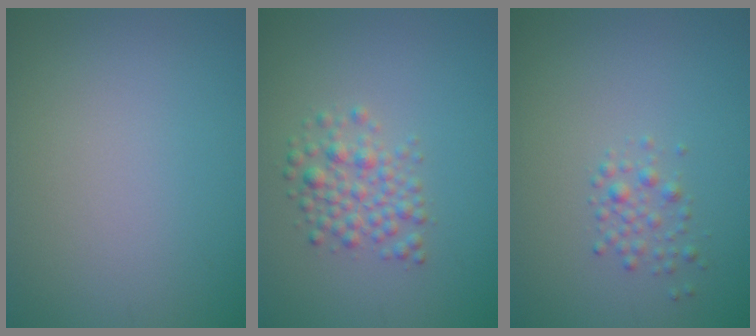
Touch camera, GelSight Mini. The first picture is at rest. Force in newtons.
{"total": 2.7, "press": 2.7, "slide": 0.1}
{"total": 1.4, "press": 1.4, "slide": 0.0}